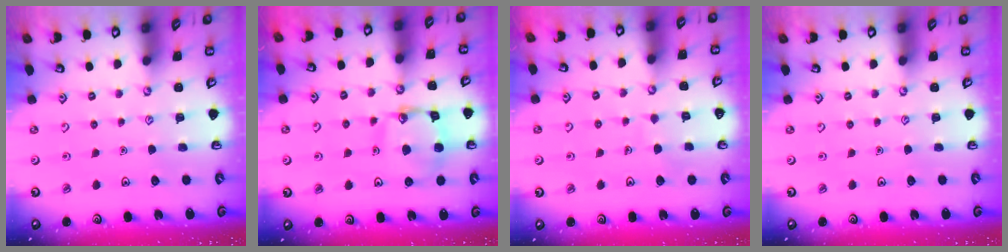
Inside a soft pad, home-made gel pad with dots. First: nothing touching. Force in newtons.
{"total": 13.8, "press": 13.7, "slide": 1.5}
{"total": 3.5, "press": 3.5, "slide": 0.3}
{"total": 0.0}